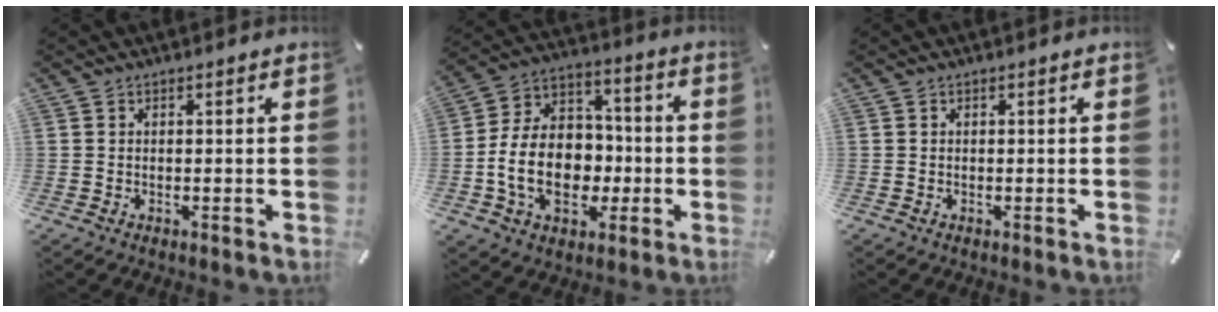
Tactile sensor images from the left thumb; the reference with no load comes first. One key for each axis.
{"total": 16.4, "fx": -3.8, "fy": 12.4, "fz": 10.1, "tx": -0.211, "ty": 0.023, "tz": -0.064}
{"total": 0.0}